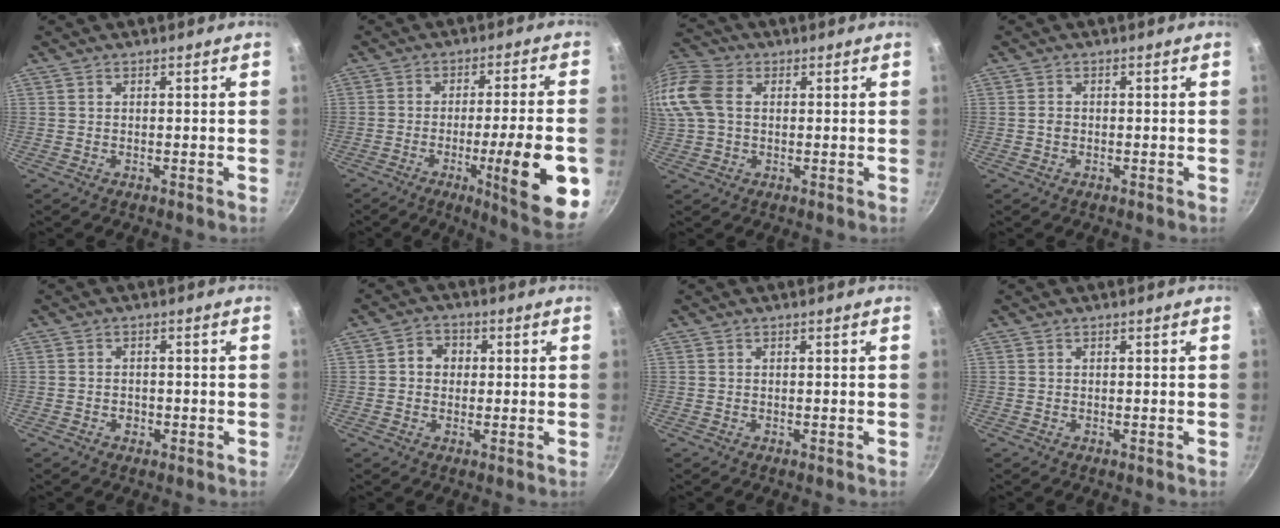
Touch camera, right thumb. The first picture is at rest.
{"total": 17.5, "force": [-5.4, 2.7, 16.4], "torque": [-0.217, 0.014, -0.072]}
{"total": 17.1, "force": [2.8, 12.8, 11.0], "torque": [-0.269, 0.040, 0.043]}
{"total": 1.3, "force": [-0.2, 1.1, 0.7], "torque": [-0.011, 0.005, -0.003]}
{"total": 1.8, "force": [-0.7, 1.4, 0.9], "torque": [-0.012, 0.007, -0.010]}
{"total": 4.4, "force": [0.5, 3.8, 2.1], "torque": [-0.012, 0.007, 0.001]}
{"total": 0.0}
{"total": 0.0}